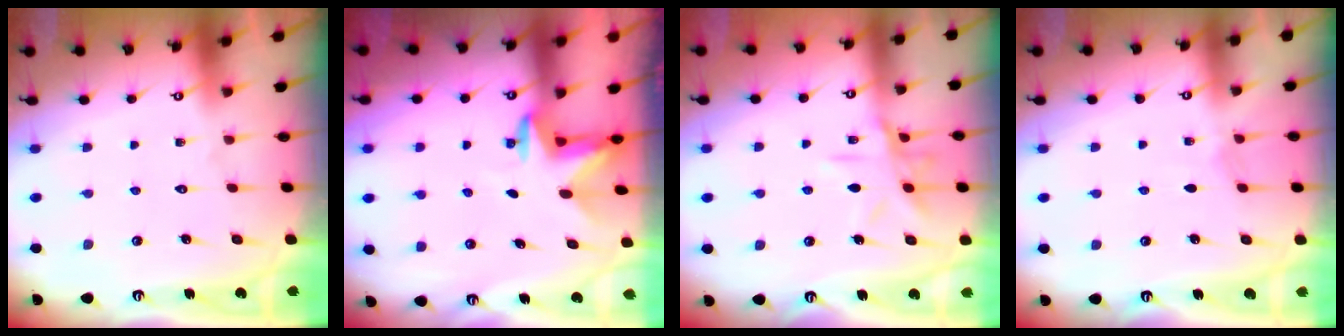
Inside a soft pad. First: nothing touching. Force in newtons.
{"total": 3.0, "press": 2.9, "slide": 0.7}
{"total": 10.8, "press": 10.8, "slide": 0.7}
{"total": 2.9, "press": 2.9, "slide": 0.4}